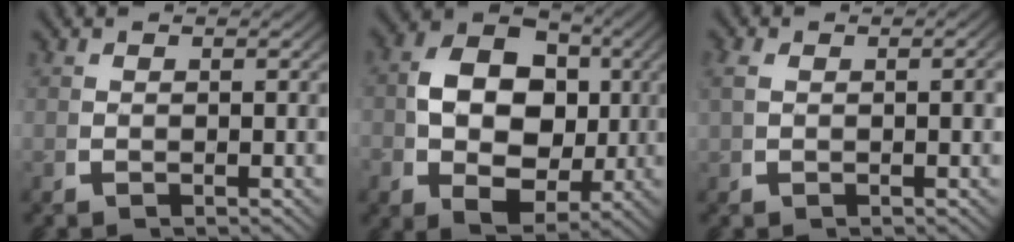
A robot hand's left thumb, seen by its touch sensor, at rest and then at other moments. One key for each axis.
{"total": 10.8, "fx": 0.2, "fy": 7.8, "fz": 7.4, "tx": -0.140, "ty": -0.031, "tz": 0.011}
{"total": 1.4, "fx": 0.4, "fy": 0.6, "fz": 1.2, "tx": -0.027, "ty": 0.000, "tz": 0.010}